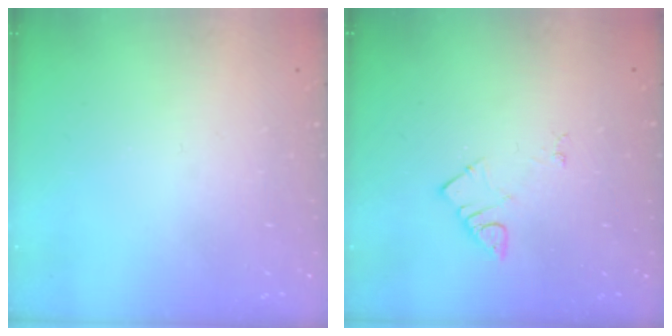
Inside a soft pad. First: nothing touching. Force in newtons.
{"total": 3.8, "press": 3.8, "slide": 0.5}